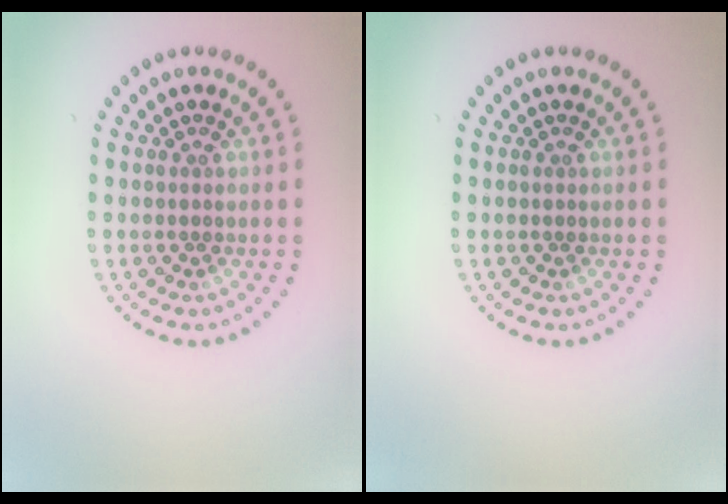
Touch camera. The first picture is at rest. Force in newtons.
{"total": 0.0}